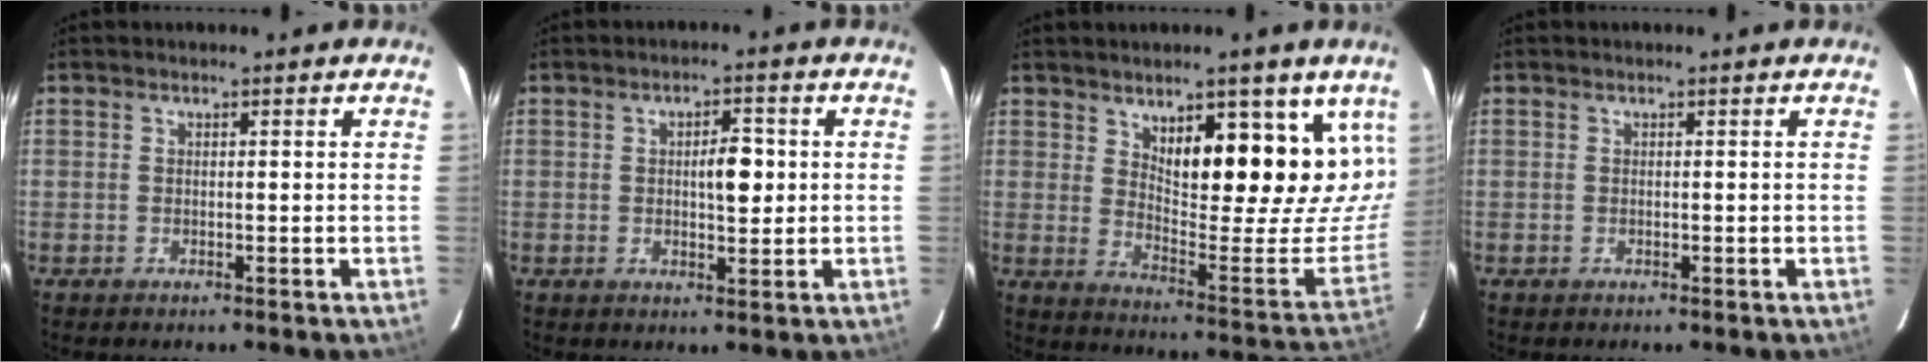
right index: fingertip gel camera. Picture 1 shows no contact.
{"total": 4.4, "force": [0.4, 1.5, 4.1], "torque": [-0.064, 0.005, 0.009]}
{"total": 18.0, "force": [9.2, 4.8, 14.7], "torque": [-0.185, -0.024, 0.142]}
{"total": 0.0}